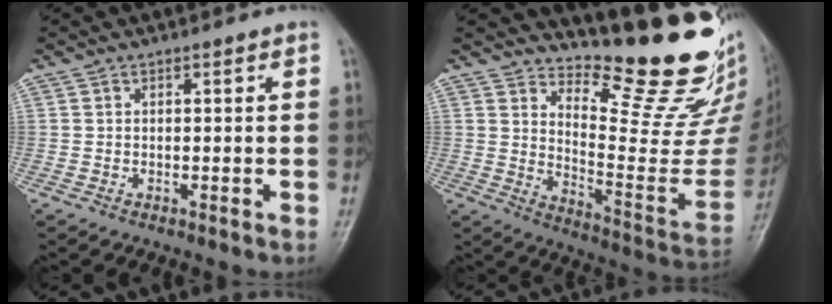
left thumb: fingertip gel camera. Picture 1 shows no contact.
{"total": 20.9, "force": [17.8, 4.7, 10.0], "torque": [-0.097, -0.171, 0.244]}